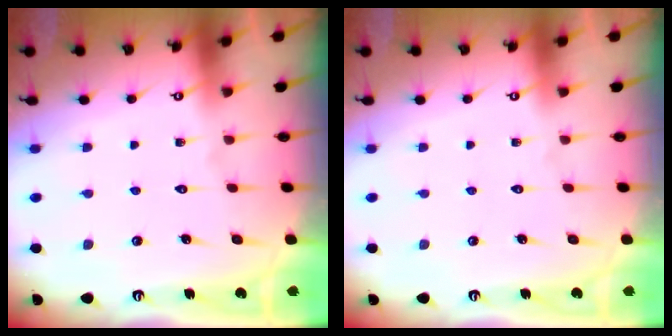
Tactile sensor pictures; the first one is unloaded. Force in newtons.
{"total": 0.0}